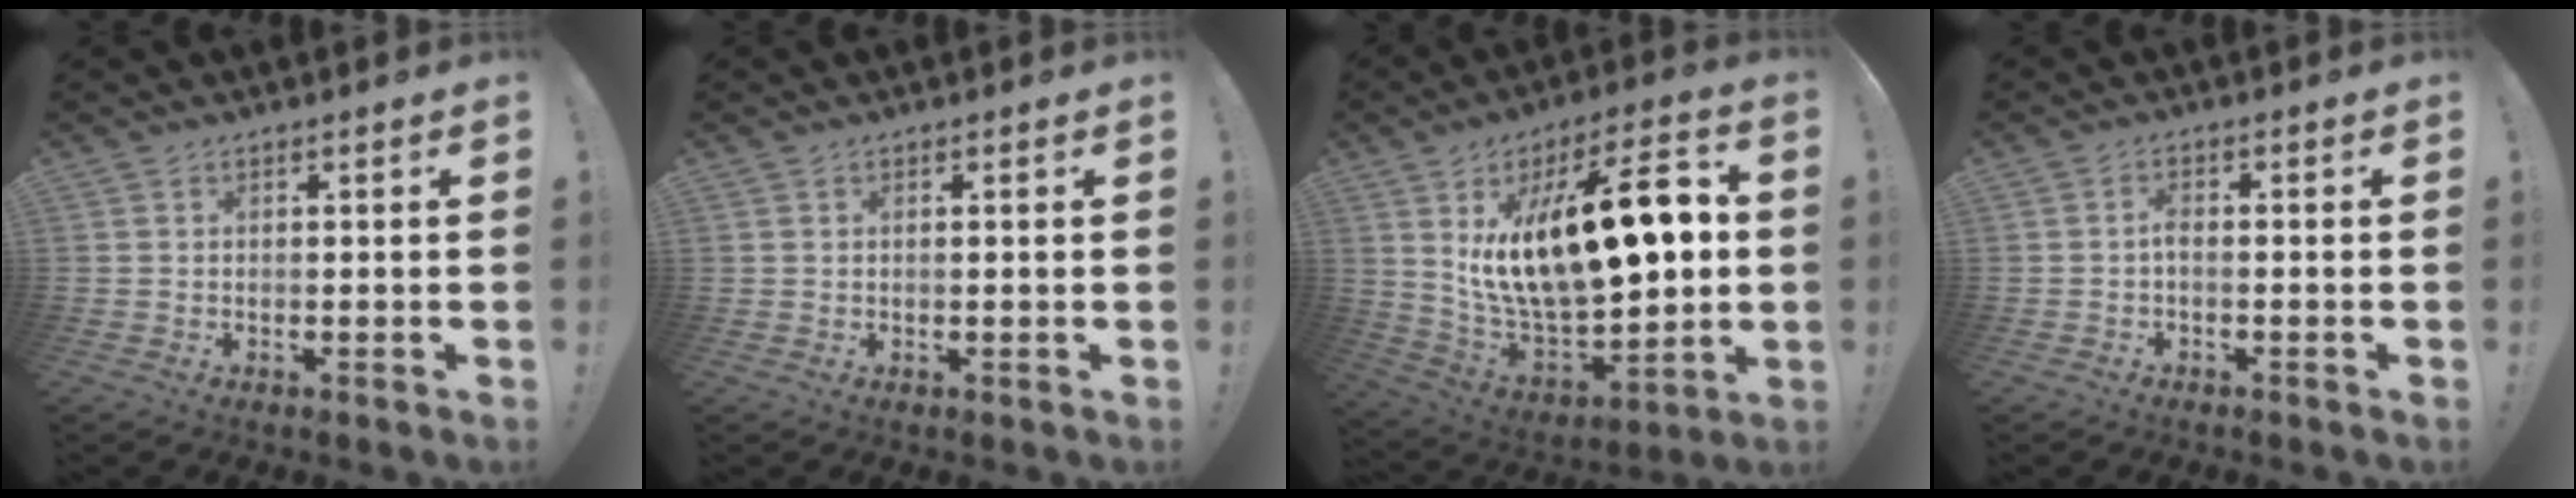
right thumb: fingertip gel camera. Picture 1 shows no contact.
{"total": 0.9, "force": [0.4, 0.8, -0.3], "torque": [0.011, 0.002, 0.006]}
{"total": 25.0, "force": [5.7, 11.1, 21.6], "torque": [-0.363, -0.032, 0.099]}
{"total": 1.9, "force": [-0.8, 0.5, 1.7], "torque": [-0.037, 0.000, -0.017]}